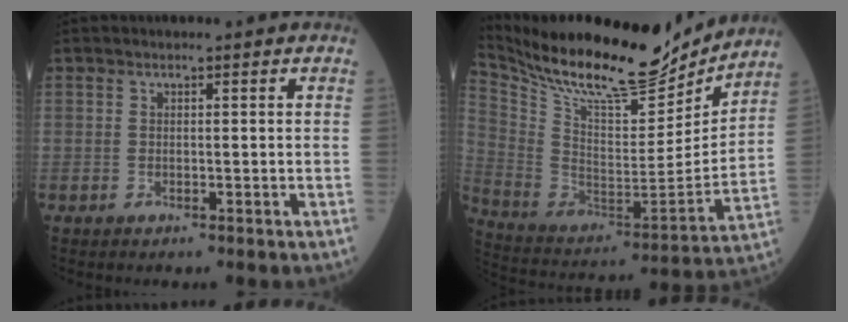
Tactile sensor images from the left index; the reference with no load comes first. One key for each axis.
{"total": 23.6, "fx": 20.9, "fy": 4.8, "fz": 9.8, "tx": -0.195, "ty": -0.041, "tz": 0.338}